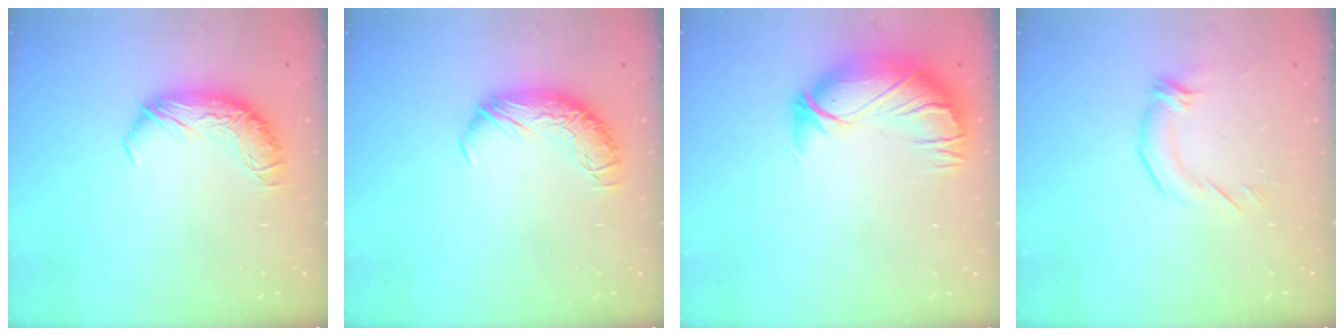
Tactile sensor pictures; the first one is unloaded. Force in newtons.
{"total": 0.0}
{"total": 2.9, "press": 0.3, "slide": 2.9}
{"total": 2.7, "press": 1.7, "slide": 2.1}